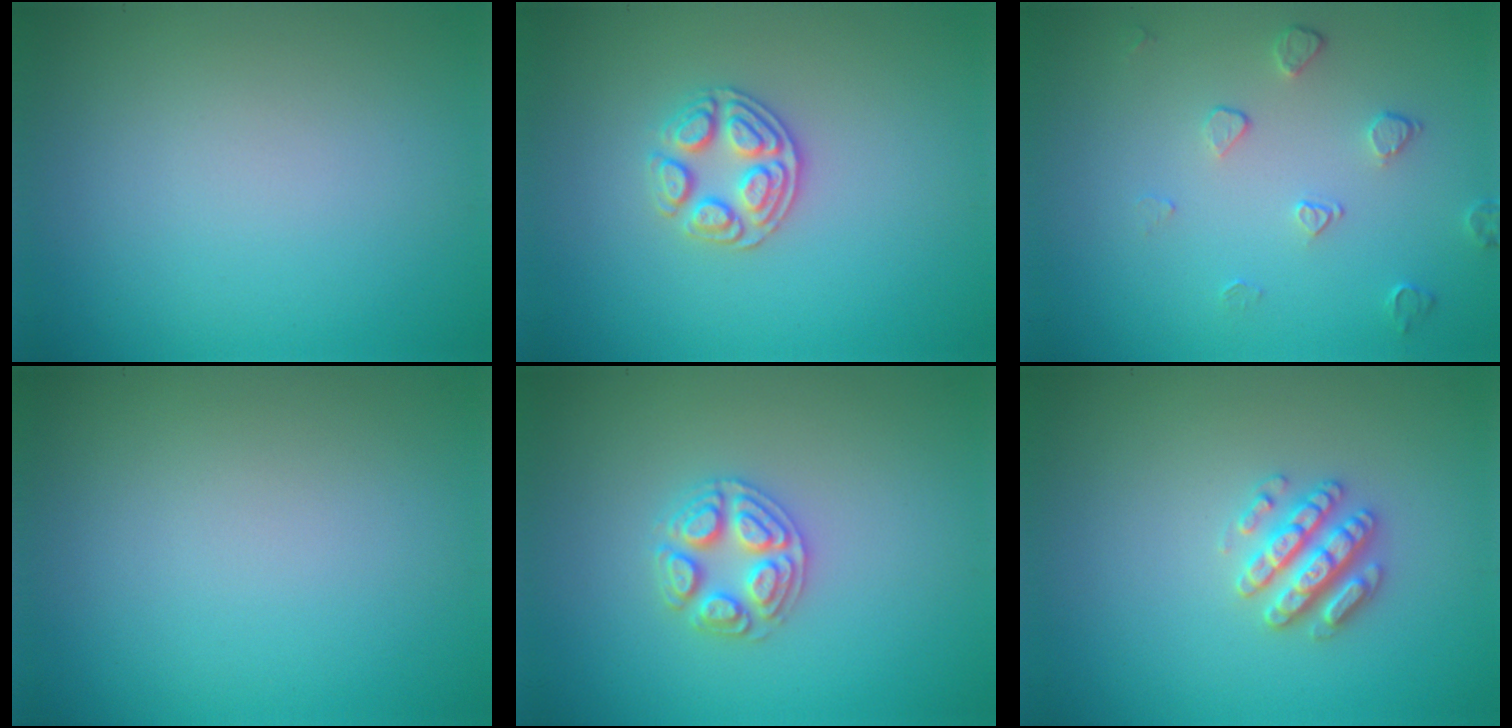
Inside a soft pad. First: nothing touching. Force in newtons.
{"total": 2.9, "press": 2.7, "slide": 1.0}
{"total": 1.6, "press": 1.1, "slide": 1.2}
{"total": 0.0}
{"total": 3.4, "press": 3.4, "slide": 0.5}
{"total": 2.8, "press": 2.8, "slide": 0.3}